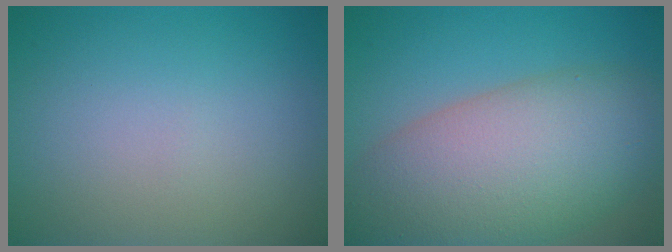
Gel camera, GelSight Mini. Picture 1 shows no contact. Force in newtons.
{"total": 11.9, "press": 11.9, "slide": 0.7}